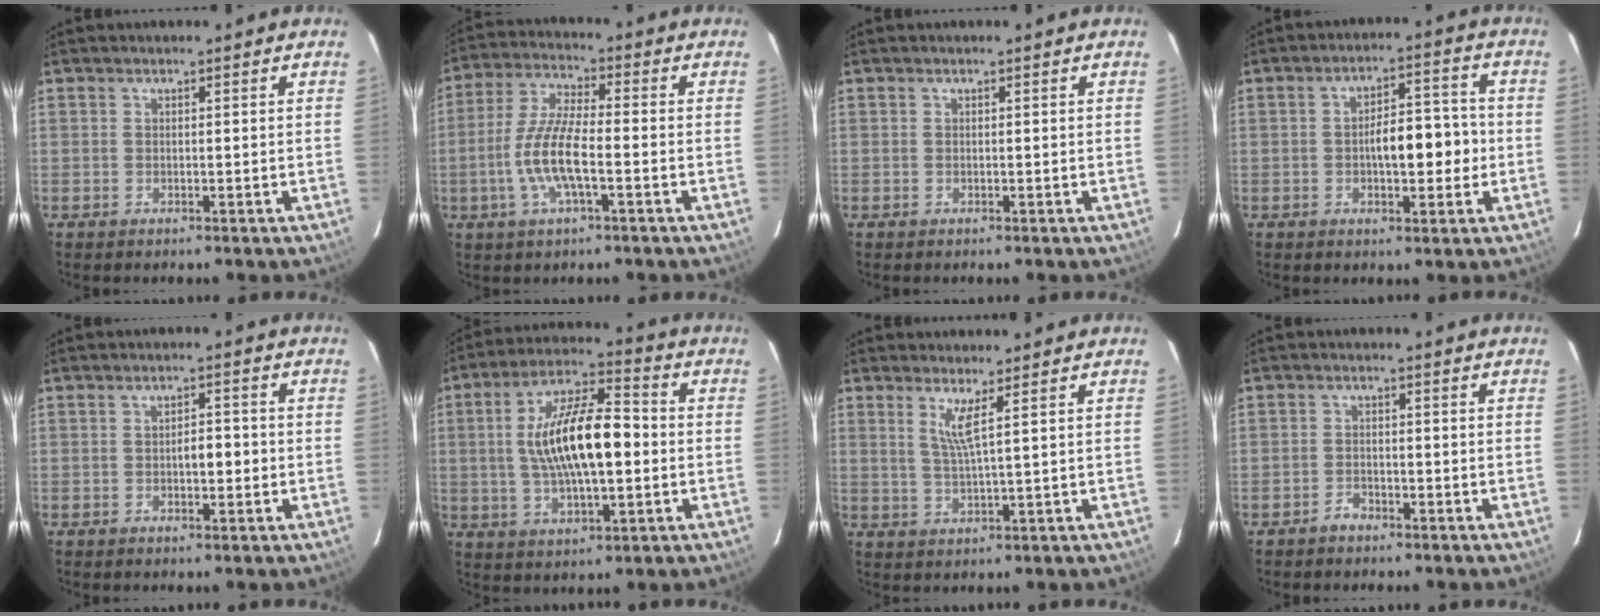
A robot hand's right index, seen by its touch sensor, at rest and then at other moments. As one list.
[{"total": 10.5, "force": [-2.8, 2.6, 9.8], "torque": [-0.207, -0.001, -0.057]}, {"total": 0.0}, {"total": 8.0, "force": [-1.3, 3.3, 7.2], "torque": [-0.120, 0.014, -0.014]}, {"total": 3.2, "force": [-0.6, 1.4, 2.8], "torque": [-0.046, 0.007, -0.009]}, {"total": 16.3, "force": [-0.1, 5.8, 15.3], "torque": [-0.281, 0.016, 0.000]}, {"total": 3.8, "force": [1.9, -0.6, 3.2], "torque": [-0.065, -0.013, 0.037]}, {"total": 2.2, "force": [-1.8, 1.1, 0.5], "torque": [-0.009, 0.004, -0.030]}]